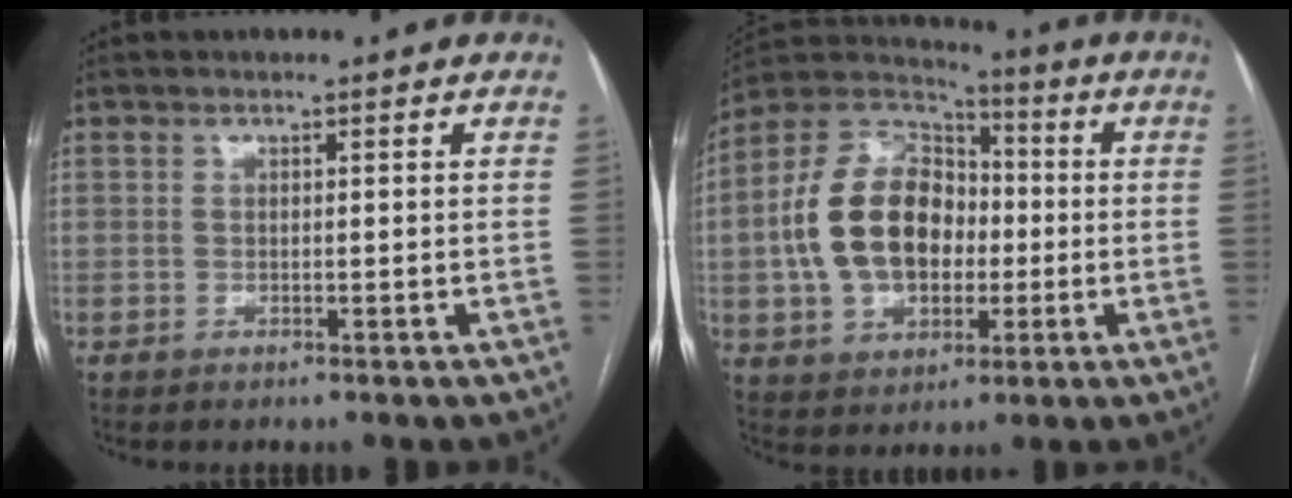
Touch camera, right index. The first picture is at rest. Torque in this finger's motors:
{"motor_torque": [2.11, 0.00, 1.05, 0.21]}